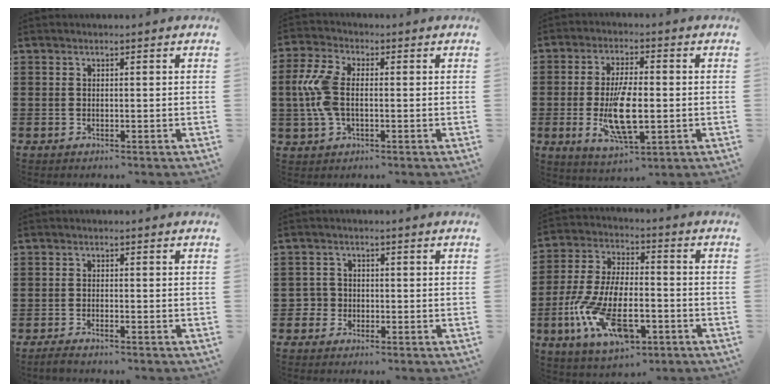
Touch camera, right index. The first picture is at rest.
{"total": 7.6, "force": [-0.2, 4.2, 6.4], "torque": [-0.169, -0.003, -0.014]}
{"total": 10.6, "force": [-1.6, 4.1, 9.6], "torque": [-0.192, -0.018, -0.029]}
{"total": 1.2, "force": [-1.1, 0.0, 0.4], "torque": [-0.007, -0.002, -0.021]}
{"total": 2.3, "force": [-0.9, 2.1, 0.3], "torque": [-0.022, 0.002, -0.024]}
{"total": 13.8, "force": [-5.2, 6.1, 11.2], "torque": [-0.256, -0.003, -0.101]}